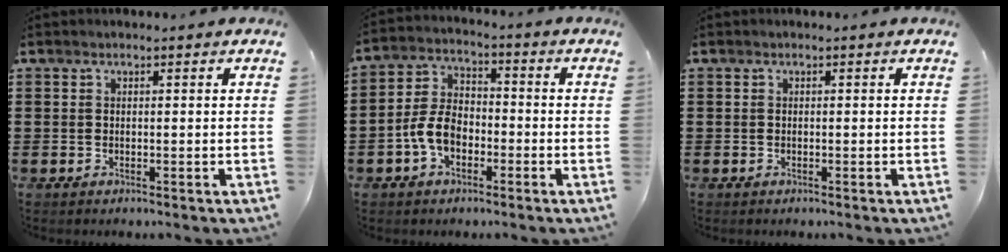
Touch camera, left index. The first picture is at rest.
{"total": 6.4, "force": [-2.6, 4.1, 4.2], "torque": [-0.109, 0.005, -0.059]}
{"total": 0.0}